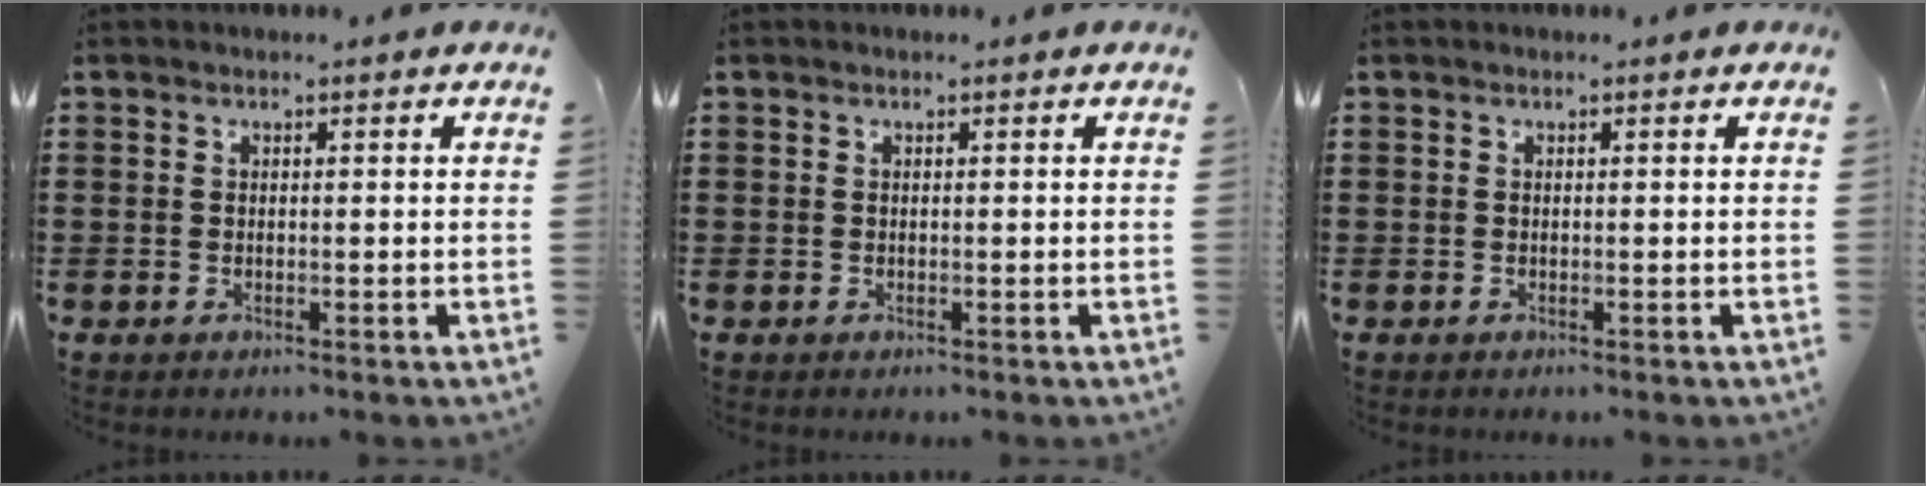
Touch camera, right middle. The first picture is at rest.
{"total": 0.0}
{"total": 0.0}